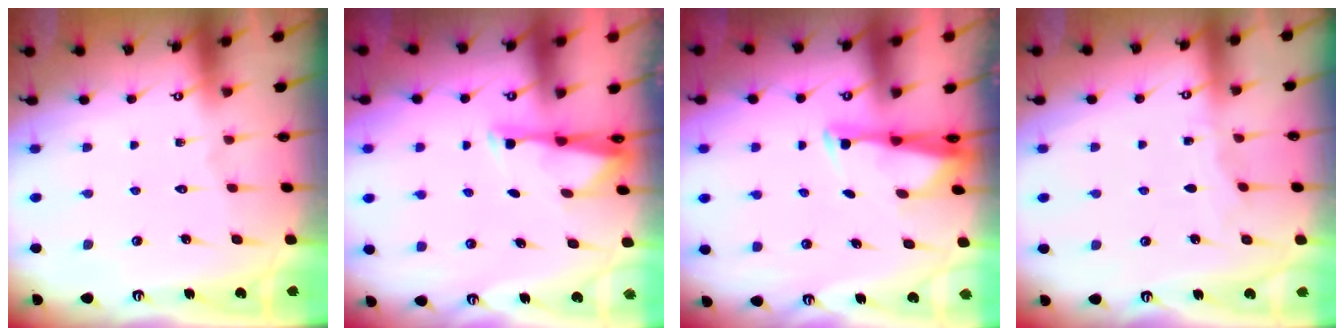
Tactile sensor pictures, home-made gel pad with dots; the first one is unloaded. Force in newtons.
{"total": 2.9, "press": 2.9, "slide": 0.5}
{"total": 2.9, "press": 2.8, "slide": 0.7}
{"total": 2.5, "press": 2.5, "slide": 0.3}